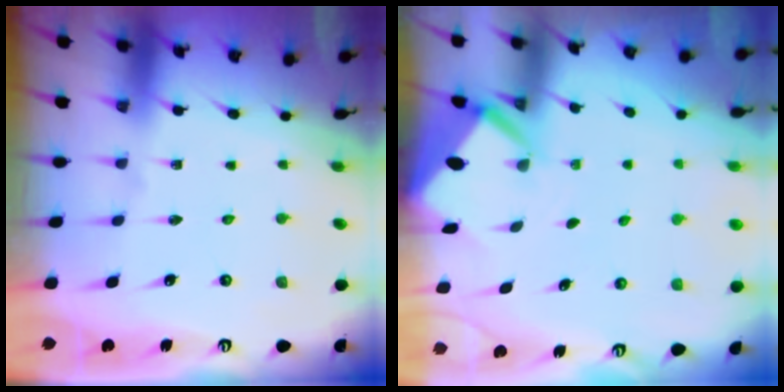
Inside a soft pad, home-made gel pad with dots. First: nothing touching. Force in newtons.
{"total": 2.7, "press": 2.7, "slide": 0.2}